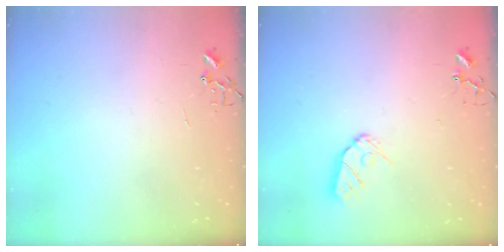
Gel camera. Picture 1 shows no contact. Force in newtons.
{"total": 8.6, "press": 8.5, "slide": 0.7}